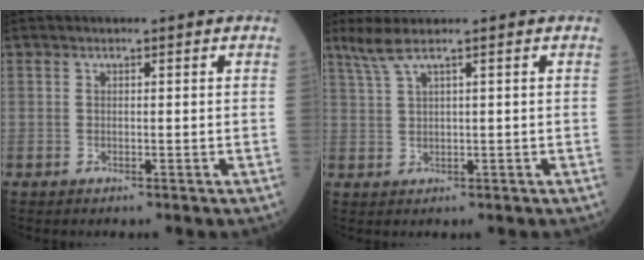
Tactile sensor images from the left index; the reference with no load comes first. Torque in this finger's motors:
{"motor_torque": [-0.03, -0.60, -0.02, -0.02]}